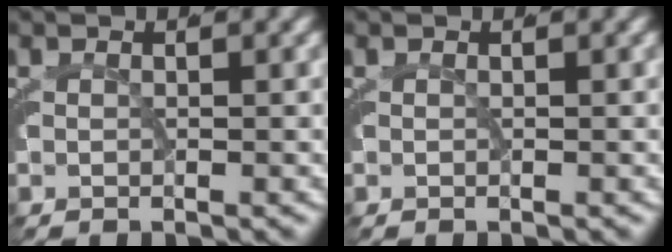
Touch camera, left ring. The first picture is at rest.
{"total": 0.0}